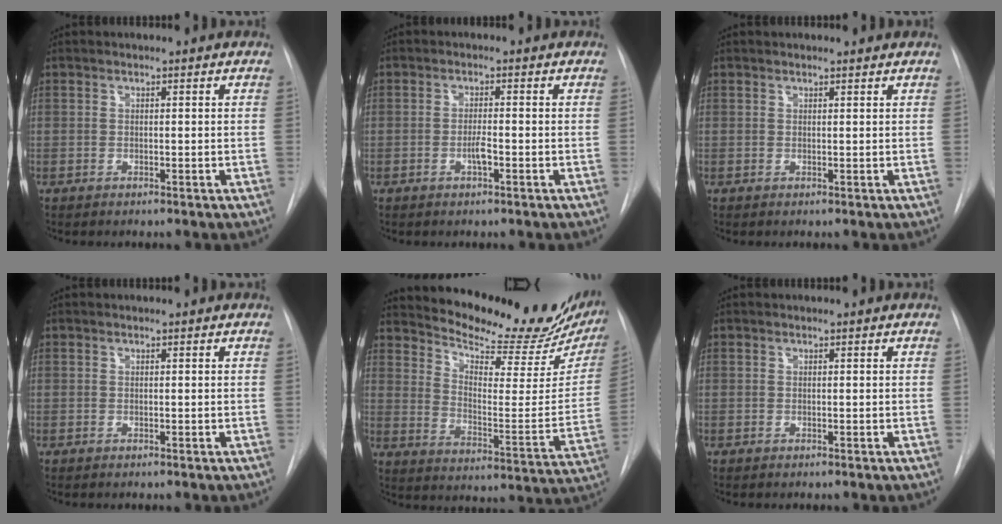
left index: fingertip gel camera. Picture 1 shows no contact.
{"total": 1.9, "force": [-0.8, 0.3, 1.7], "torque": [-0.033, -0.001, -0.015]}
{"total": 1.7, "force": [1.6, 0.1, 0.2], "torque": [-0.010, 0.010, 0.020]}
{"total": 0.0}
{"total": 23.5, "force": [21.1, 5.2, 8.9], "torque": [-0.132, -0.072, 0.272]}
{"total": 0.0}